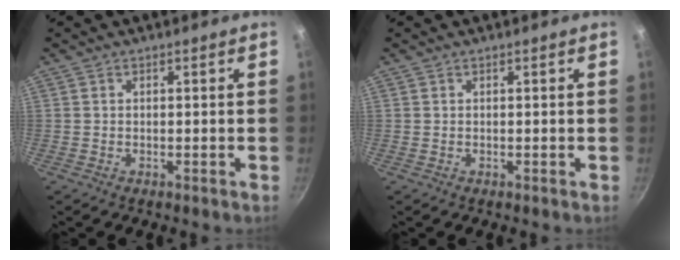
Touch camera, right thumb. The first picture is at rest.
{"total": 0.0}